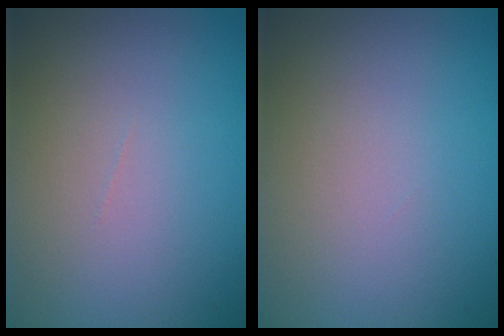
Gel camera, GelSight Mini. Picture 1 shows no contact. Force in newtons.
{"total": 0.0}